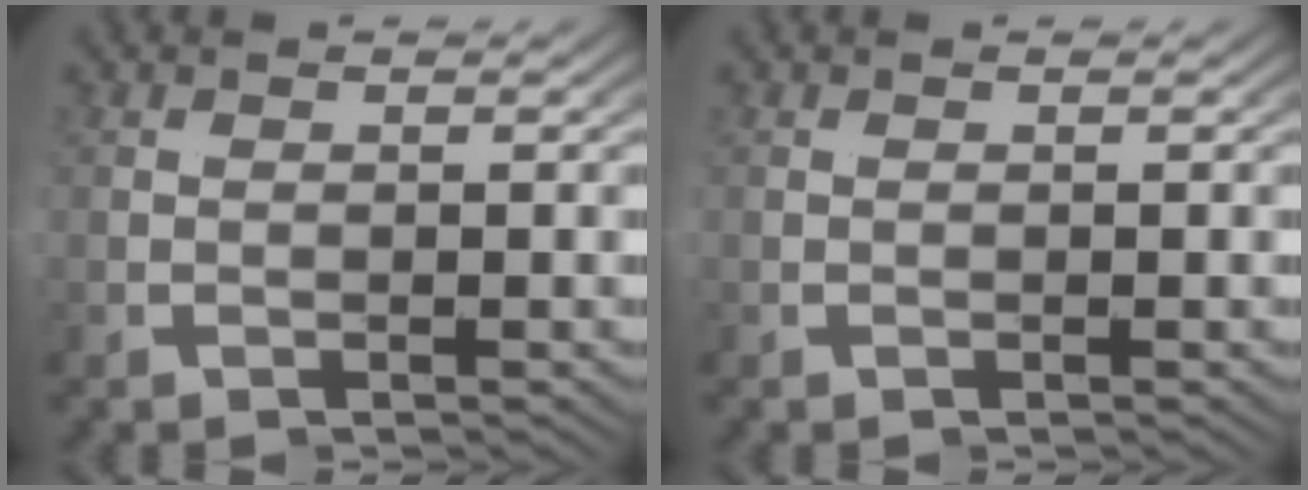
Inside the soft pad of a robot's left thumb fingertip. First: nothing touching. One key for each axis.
{"total": 0.0}